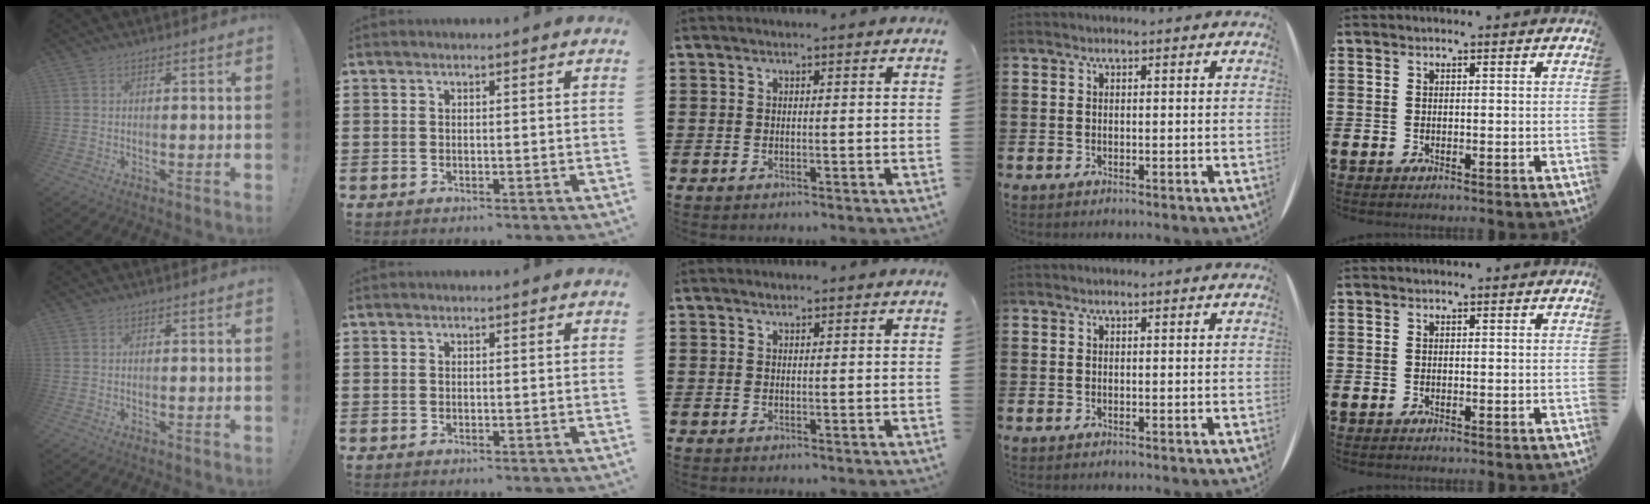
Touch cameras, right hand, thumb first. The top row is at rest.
{"middle": {"total": 0.5, "force": [0.4, 0.3, -0.1], "torque": [-0.002, -0.002, 0.009]}}